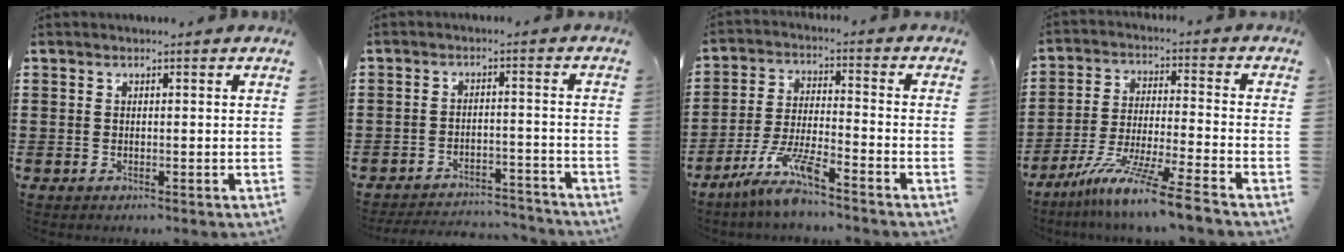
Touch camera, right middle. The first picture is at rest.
{"total": 4.1, "force": [-4.0, 0.3, 0.5], "torque": [-0.019, 0.002, -0.087]}
{"total": 7.7, "force": [-6.1, 0.5, 4.7], "torque": [-0.102, -0.012, -0.115]}
{"total": 10.2, "force": [-8.5, -0.9, 5.6], "torque": [-0.114, -0.010, -0.171]}